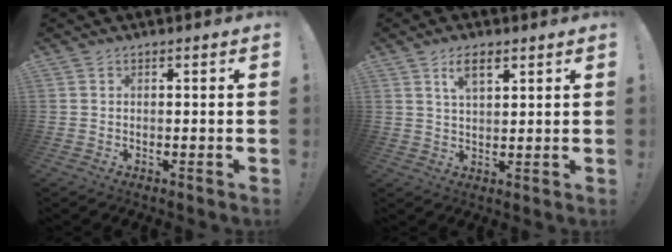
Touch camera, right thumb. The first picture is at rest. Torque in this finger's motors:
{"motor_torque": [0.00, 0.00, 0.22, 0.12, 0.00]}